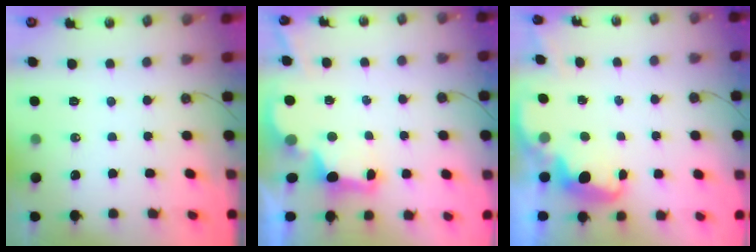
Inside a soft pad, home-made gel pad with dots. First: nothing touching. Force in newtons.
{"total": 2.9, "press": 2.8, "slide": 0.9}
{"total": 2.8, "press": 2.7, "slide": 0.8}